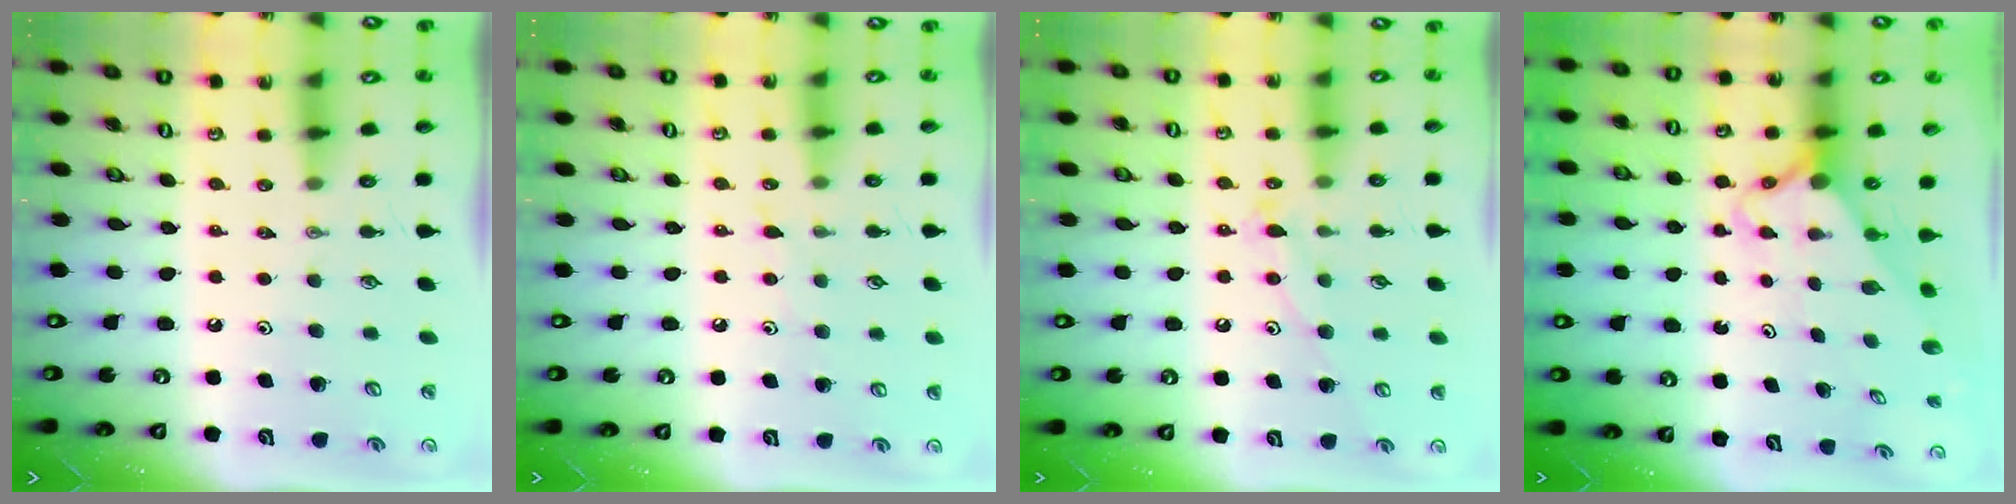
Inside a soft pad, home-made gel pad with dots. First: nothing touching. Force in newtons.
{"total": 5.3, "press": 5.2, "slide": 0.6}
{"total": 10.7, "press": 10.7, "slide": 0.8}
{"total": 3.0, "press": 3.0, "slide": 0.2}